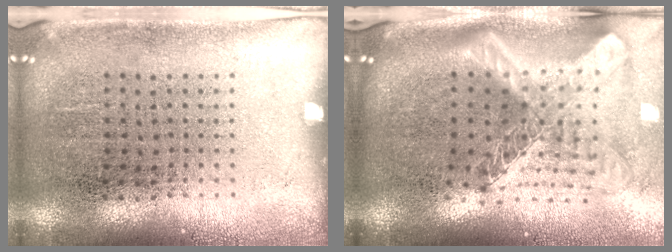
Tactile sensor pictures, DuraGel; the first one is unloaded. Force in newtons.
{"total": 2.8, "press": 2.0, "slide": 1.9}